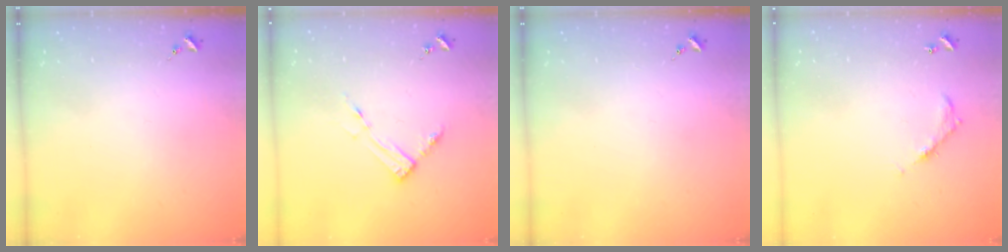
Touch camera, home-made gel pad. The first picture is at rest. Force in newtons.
{"total": 7.4, "press": 7.4, "slide": 0.6}
{"total": 0.0}
{"total": 5.3, "press": 5.3, "slide": 0.4}